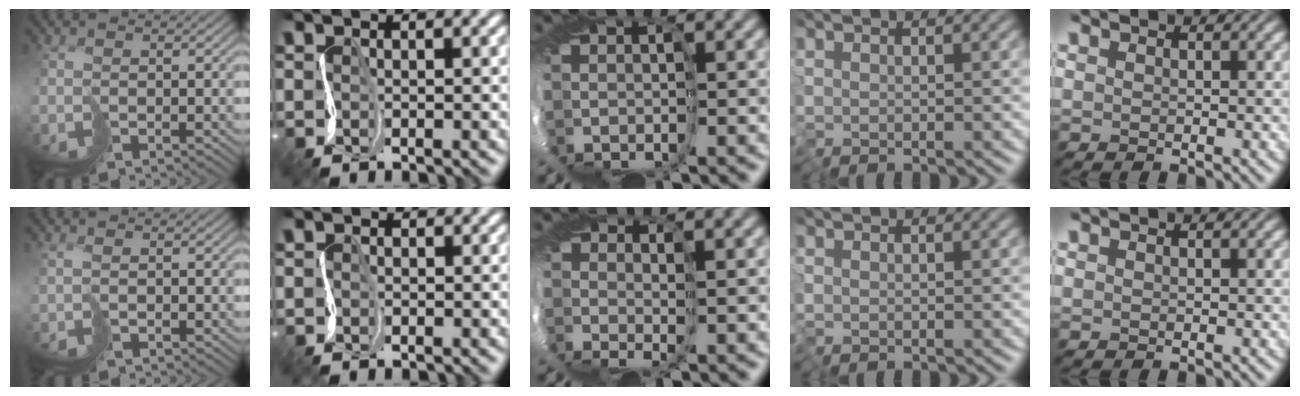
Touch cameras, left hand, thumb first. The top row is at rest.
{"thumb": {"total": 0.8, "force": [0.5, 0.2, 0.6], "torque": [-0.016, 0.000, 0.015]}, "index": {"total": 1.5, "force": [-0.9, -0.3, -1.2], "torque": [0.015, -0.001, -0.008]}, "middle": {"total": 1.1, "force": [0.5, 0.1, 1.0], "torque": [-0.028, 0.000, 0.005]}}